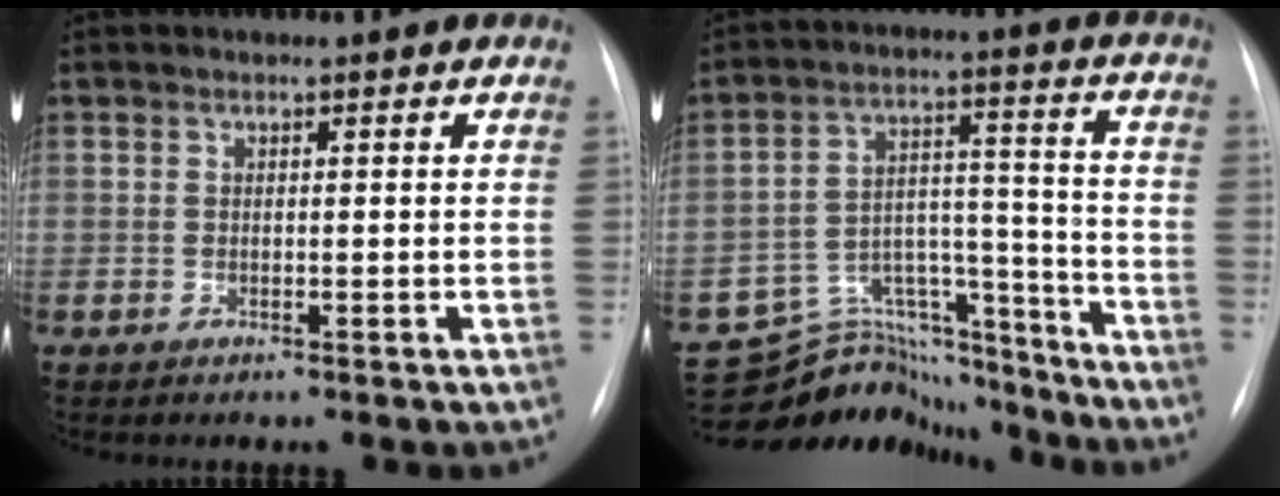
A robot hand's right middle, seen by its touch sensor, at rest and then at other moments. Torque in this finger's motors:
{"motor_torque": [0.60, -0.57, 0.03, -0.03]}